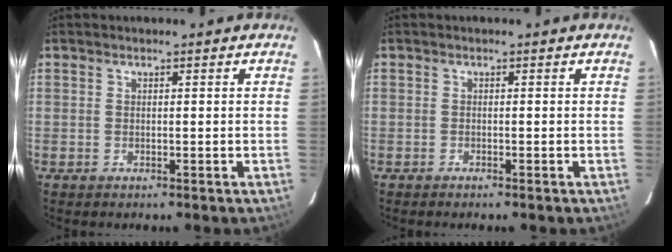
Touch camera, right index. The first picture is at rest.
{"total": 1.0, "force": [-0.9, 0.0, 0.5], "torque": [-0.012, -0.002, -0.010]}